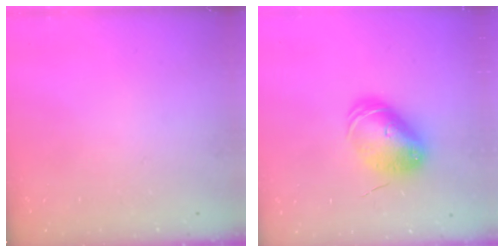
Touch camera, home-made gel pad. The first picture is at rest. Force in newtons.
{"total": 10.3, "press": 10.2, "slide": 1.5}